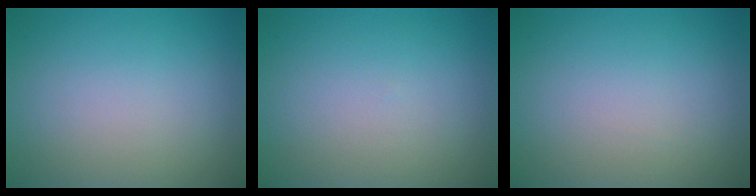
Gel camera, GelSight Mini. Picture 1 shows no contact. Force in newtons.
{"total": 0.0}
{"total": 0.0}